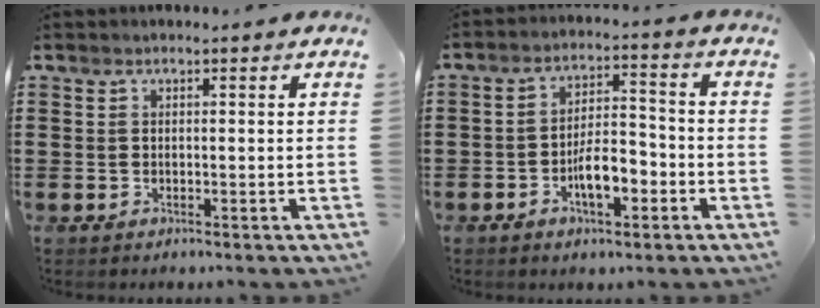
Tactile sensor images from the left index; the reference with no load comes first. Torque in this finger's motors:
{"motor_torque": [0.52, 0.39, 0.24, 0.07]}